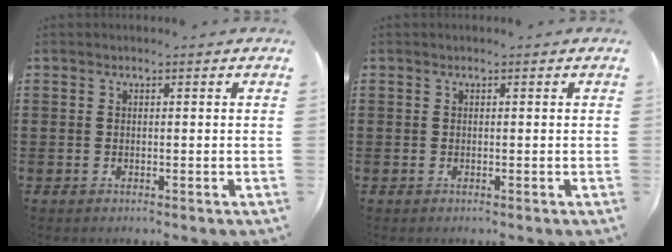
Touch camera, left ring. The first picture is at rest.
{"total": 0.0}